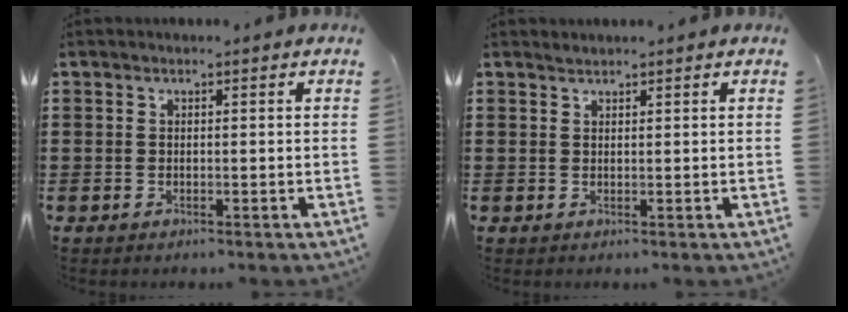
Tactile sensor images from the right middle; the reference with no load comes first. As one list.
[{"total": 0.7, "force": [0.7, 0.1, -0.1], "torque": [0.000, 0.000, 0.013]}]